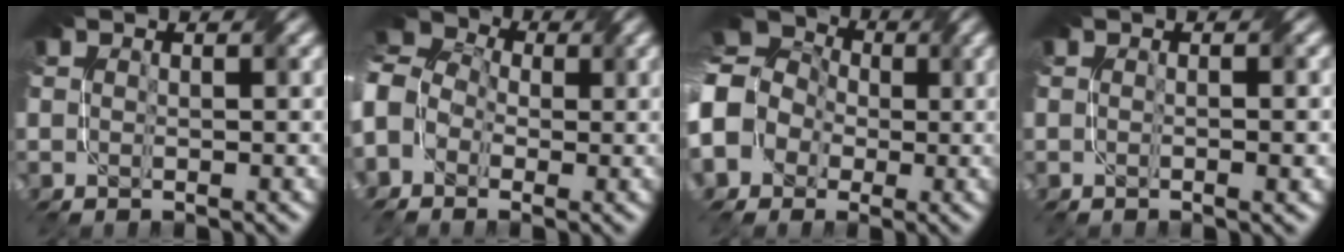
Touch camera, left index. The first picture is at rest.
{"total": 8.3, "force": [-0.8, 6.6, 5.0], "torque": [-0.119, 0.024, -0.039]}
{"total": 13.0, "force": [-0.9, 11.6, 5.7], "torque": [-0.146, 0.013, -0.059]}
{"total": 1.4, "force": [-0.2, 0.2, 1.3], "torque": [-0.020, -0.005, -0.010]}